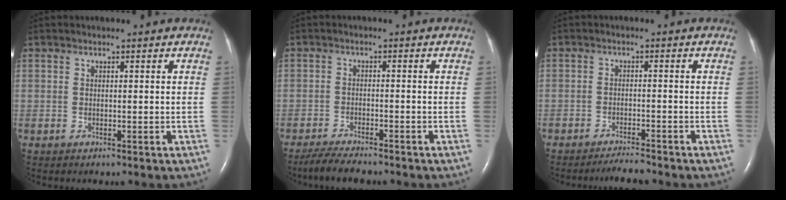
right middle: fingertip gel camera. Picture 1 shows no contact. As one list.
[{"total": 5.9, "force": [-5.2, 0.7, 2.8], "torque": [-0.053, -0.018, -0.089]}, {"total": 2.9, "force": [-2.8, 0.0, 0.8], "torque": [-0.019, -0.012, -0.046]}]